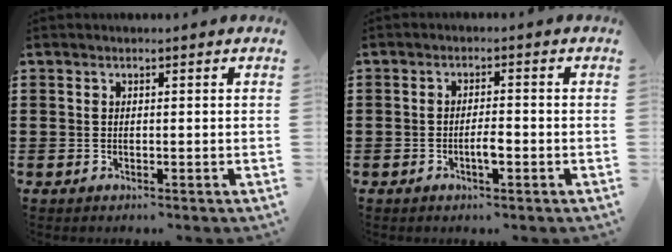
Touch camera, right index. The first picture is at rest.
{"total": 2.8, "force": [-1.1, 0.6, 2.5], "torque": [-0.045, 0.003, -0.019]}